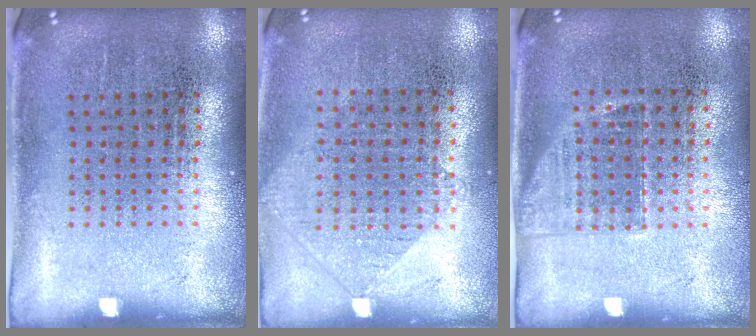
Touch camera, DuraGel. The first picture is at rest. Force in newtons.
{"total": 1.0, "press": 0.9, "slide": 0.4}
{"total": 1.2, "press": 1.0, "slide": 0.8}